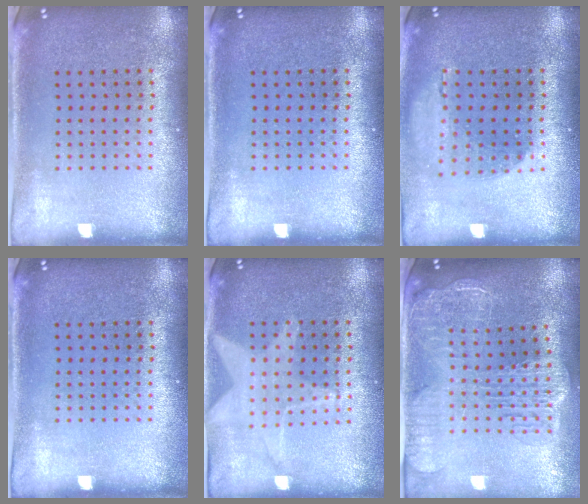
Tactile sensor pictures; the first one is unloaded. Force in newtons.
{"total": 0.0}
{"total": 1.1, "press": 1.1, "slide": 0.2}
{"total": 0.0}
{"total": 0.9, "press": 0.9, "slide": 0.0}
{"total": 2.9, "press": 2.4, "slide": 1.7}